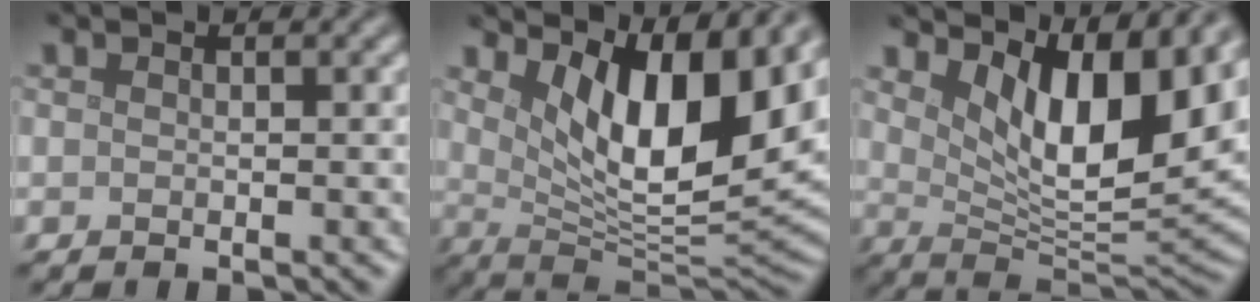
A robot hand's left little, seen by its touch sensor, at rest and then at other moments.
{"total": 10.2, "force": [3.7, 4.2, 8.6], "torque": [-0.136, -0.016, 0.062]}
{"total": 9.5, "force": [4.0, 3.9, 7.7], "torque": [-0.123, -0.016, 0.069]}